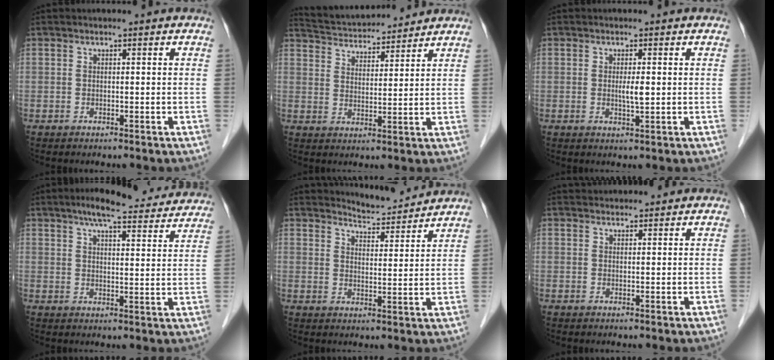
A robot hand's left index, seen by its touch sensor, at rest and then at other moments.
{"total": 11.3, "force": [10.8, 1.7, 2.7], "torque": [-0.053, 0.022, 0.177]}
{"total": 2.1, "force": [0.1, 0.3, 2.0], "torque": [-0.039, -0.002, 0.002]}
{"total": 16.3, "force": [14.4, 2.7, 7.2], "torque": [-0.091, 0.016, 0.178]}
{"total": 6.3, "force": [6.3, 0.0, -0.1], "torque": [-0.012, -0.005, 0.094]}
{"total": 2.9, "force": [2.8, 0.5, 0.1], "torque": [-0.007, 0.030, 0.046]}